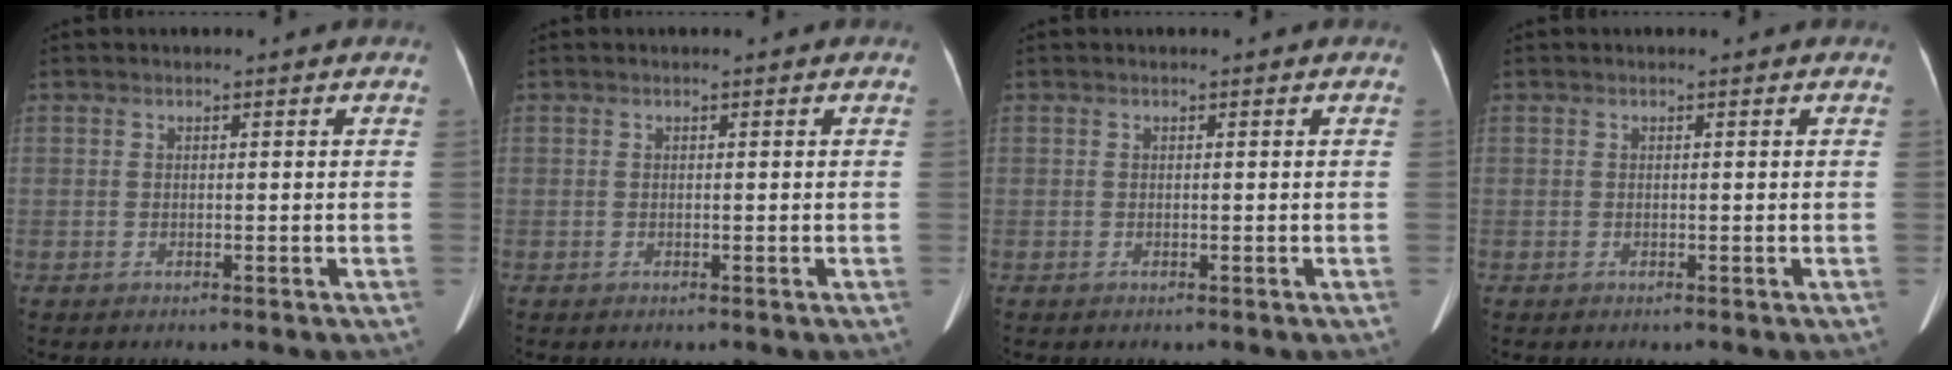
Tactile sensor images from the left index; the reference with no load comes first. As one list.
[{"total": 0.0}, {"total": 0.0}, {"total": 0.0}]